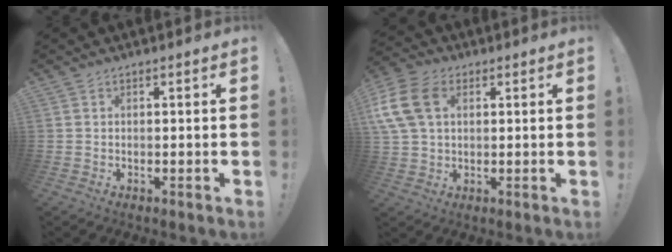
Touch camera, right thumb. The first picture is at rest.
{"total": 13.7, "force": [3.5, 9.5, 9.2], "torque": [-0.205, -0.001, 0.068]}